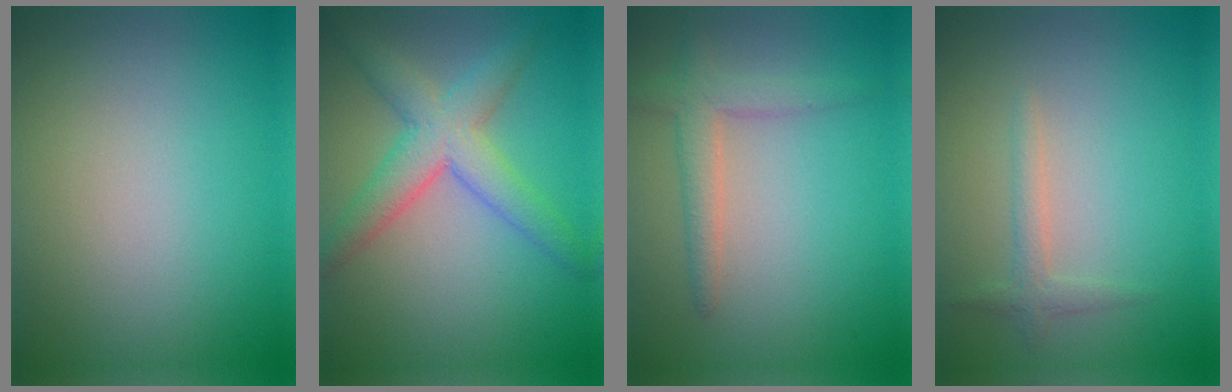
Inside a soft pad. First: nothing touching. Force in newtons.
{"total": 5.3, "press": 5.3, "slide": 0.1}
{"total": 2.7, "press": 2.7, "slide": 0.2}
{"total": 1.5, "press": 1.5, "slide": 0.0}